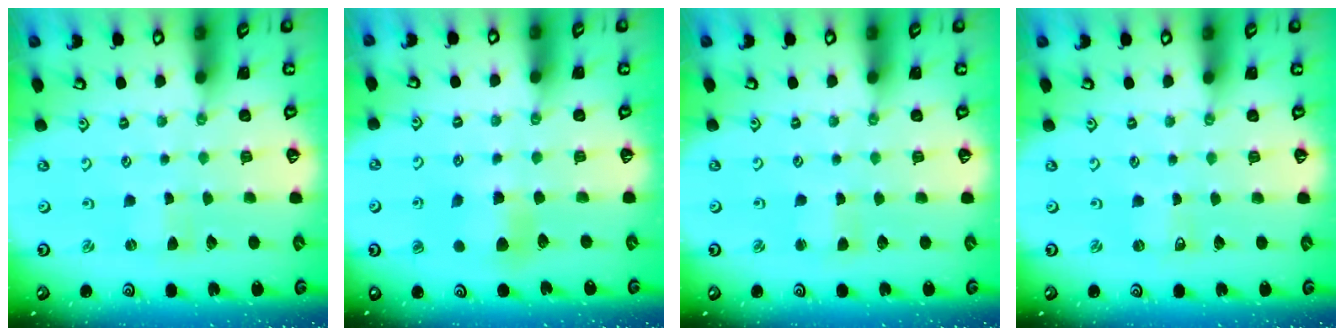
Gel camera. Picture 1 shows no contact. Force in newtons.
{"total": 6.0, "press": 6.0, "slide": 0.5}
{"total": 3.0, "press": 3.0, "slide": 0.6}
{"total": 0.6, "press": 0.6, "slide": 0.0}